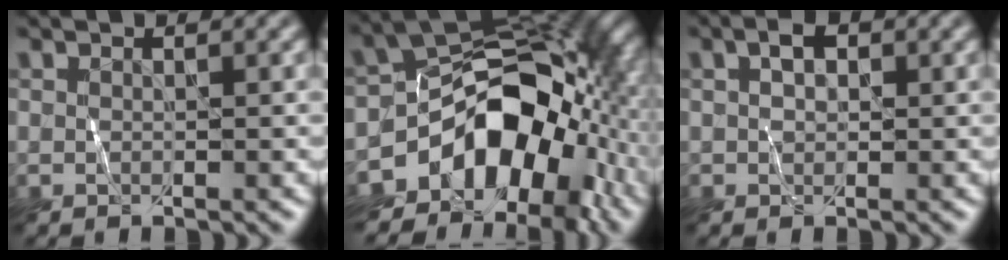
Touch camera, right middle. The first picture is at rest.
{"total": 12.2, "force": [-5.1, 7.8, 7.9], "torque": [-0.095, 0.004, -0.098]}
{"total": 1.3, "force": [0.6, 0.9, 0.7], "torque": [-0.010, 0.011, 0.007]}